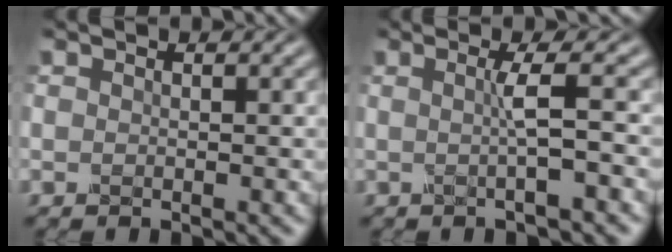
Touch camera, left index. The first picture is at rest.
{"total": 2.6, "force": [0.0, 0.1, 2.6], "torque": [-0.044, 0.001, -0.006]}